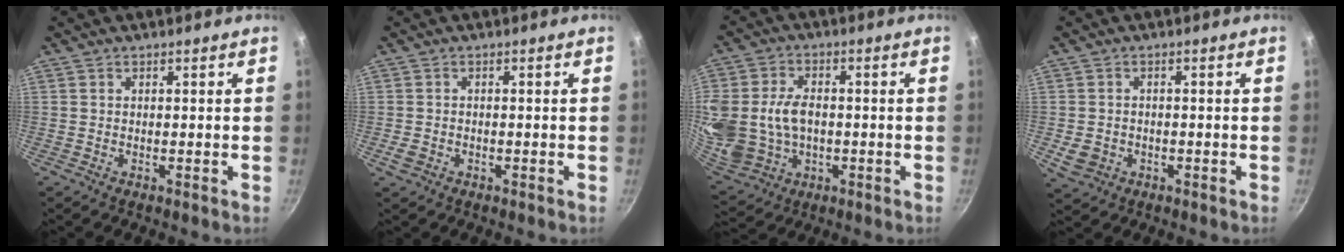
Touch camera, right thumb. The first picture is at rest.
{"total": 2.3, "force": [-1.0, 1.7, 1.2], "torque": [-0.024, 0.005, -0.016]}
{"total": 19.3, "force": [-0.4, 14.8, 12.3], "torque": [-0.283, 0.018, 0.010]}
{"total": 4.5, "force": [-1.2, 3.8, 2.2], "torque": [-0.041, 0.008, -0.014]}